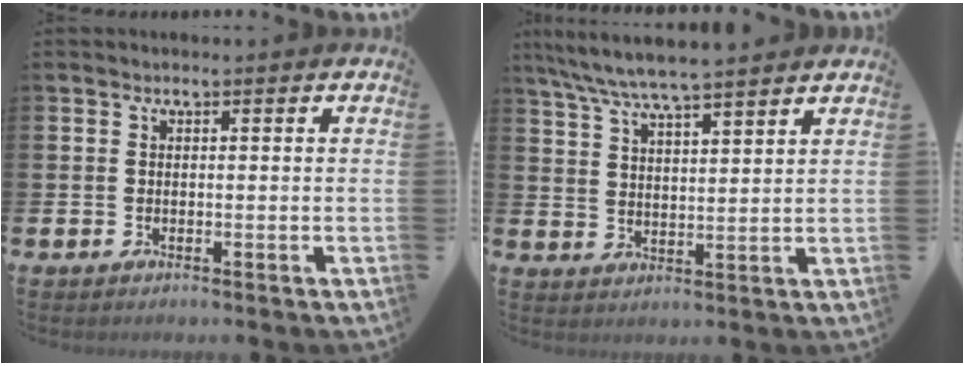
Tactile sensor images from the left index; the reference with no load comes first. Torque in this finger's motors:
{"motor_torque": [1.07, -1.07, 1.04, 0.21]}